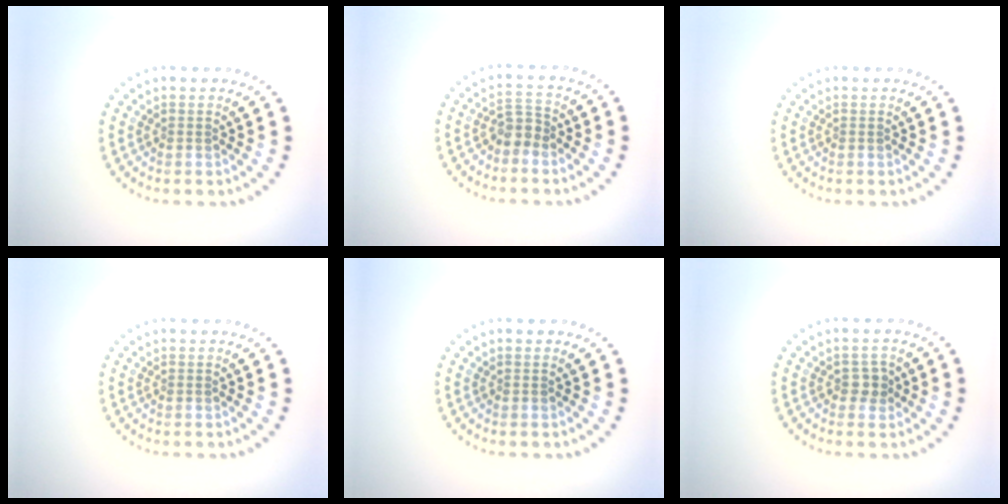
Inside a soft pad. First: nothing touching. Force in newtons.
{"total": 2.1, "press": 1.8, "slide": 1.1}
{"total": 0.0}
{"total": 0.0}
{"total": 0.0}
{"total": 1.6, "press": 1.5, "slide": 0.4}